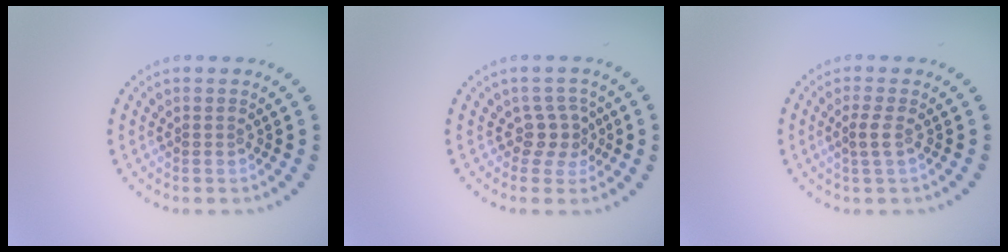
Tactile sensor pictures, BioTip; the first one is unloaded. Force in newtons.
{"total": 2.2, "press": 1.7, "slide": 1.4}
{"total": 1.1, "press": 0.9, "slide": 0.7}